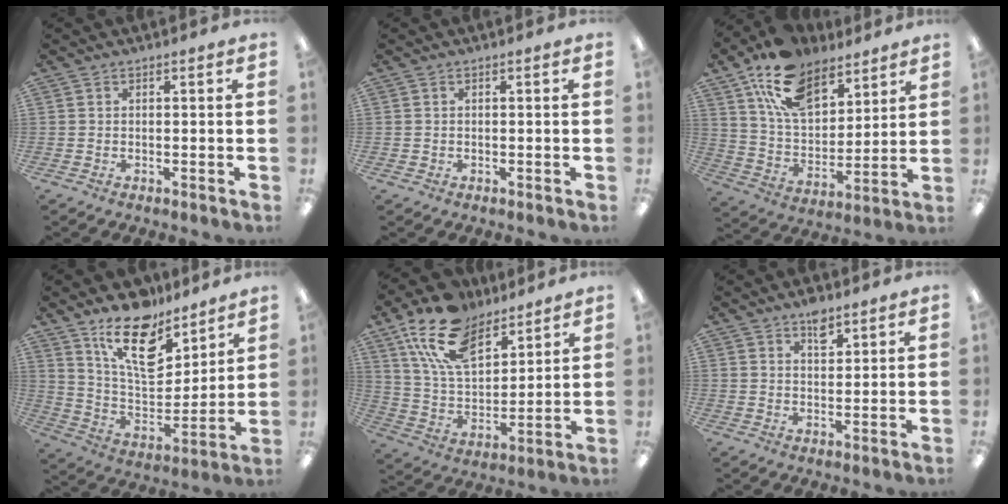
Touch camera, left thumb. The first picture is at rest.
{"total": 0.5, "force": [0.0, 0.5, 0.0], "torque": [0.000, 0.005, -0.001]}
{"total": 17.1, "force": [11.4, 9.2, 8.8], "torque": [-0.164, -0.044, 0.212]}
{"total": 18.2, "force": [12.4, 8.8, 10.0], "torque": [-0.164, -0.073, 0.218]}
{"total": 18.0, "force": [11.7, 9.4, 9.9], "torque": [-0.197, -0.041, 0.218]}
{"total": 5.0, "force": [3.5, 2.4, 2.7], "torque": [-0.027, -0.017, 0.057]}